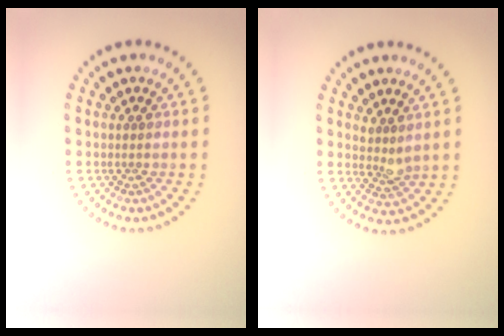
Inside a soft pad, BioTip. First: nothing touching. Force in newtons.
{"total": 1.8, "press": 1.5, "slide": 1.1}